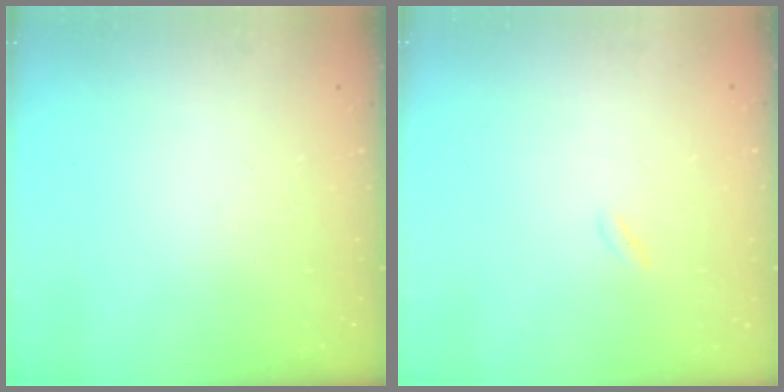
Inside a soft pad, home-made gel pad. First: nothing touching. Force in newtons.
{"total": 0.9, "press": 0.8, "slide": 0.5}